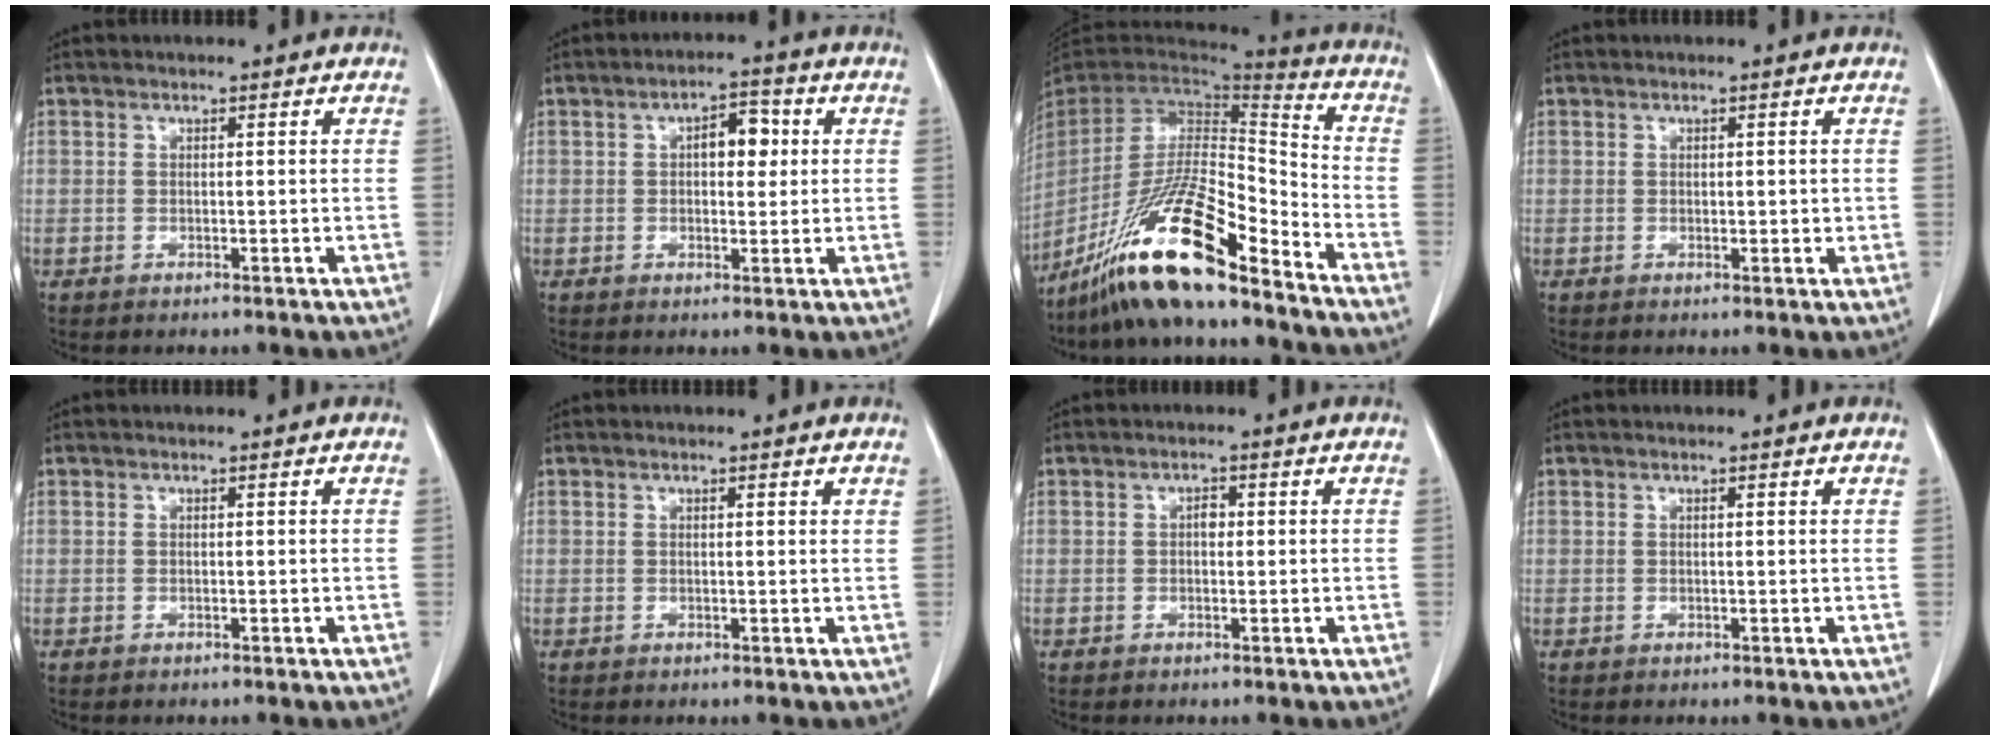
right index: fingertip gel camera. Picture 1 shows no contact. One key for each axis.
{"total": 5.0, "fx": 1.0, "fy": 2.4, "fz": 4.2, "tx": -0.061, "ty": 0.016, "tz": 0.014}
{"total": 19.6, "fx": -14.0, "fy": 2.2, "fz": 13.5, "tx": -0.281, "ty": -0.028, "tz": -0.259}
{"total": 1.4, "fx": 0.1, "fy": 0.7, "fz": 1.1, "tx": -0.014, "ty": -0.003, "tz": 0.005}
{"total": 0.0}
{"total": 0.8, "fx": 0.6, "fy": 0.1, "fz": 0.5, "tx": -0.007, "ty": 0.000, "tz": 0.008}
{"total": 1.3, "fx": 0.1, "fy": 0.8, "fz": 1.0, "tx": -0.013, "ty": 0.004, "tz": 0.000}
{"total": 0.0}